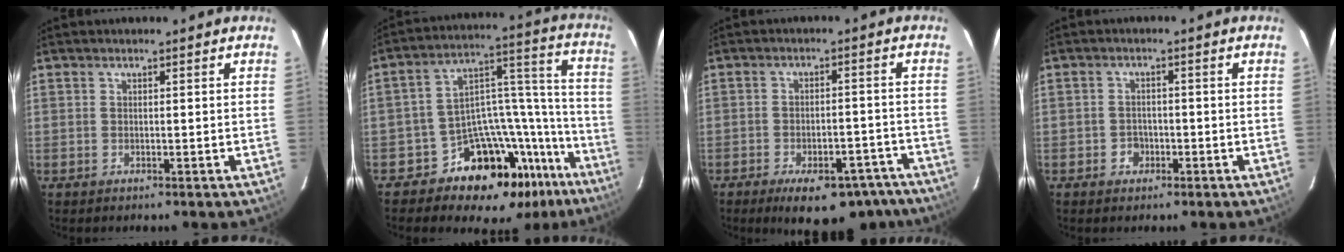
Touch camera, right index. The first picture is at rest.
{"total": 19.8, "force": [-15.0, 10.7, 7.2], "torque": [-0.089, 0.076, -0.213]}
{"total": 14.9, "force": [-11.5, 6.1, 7.2], "torque": [-0.115, 0.003, -0.137]}
{"total": 2.7, "force": [-1.2, 2.3, 0.5], "torque": [-0.012, 0.006, -0.018]}